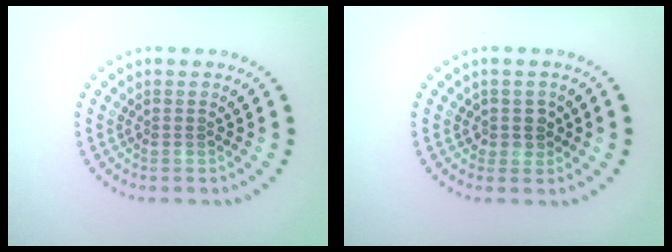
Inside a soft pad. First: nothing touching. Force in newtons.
{"total": 1.7, "press": 1.5, "slide": 0.9}